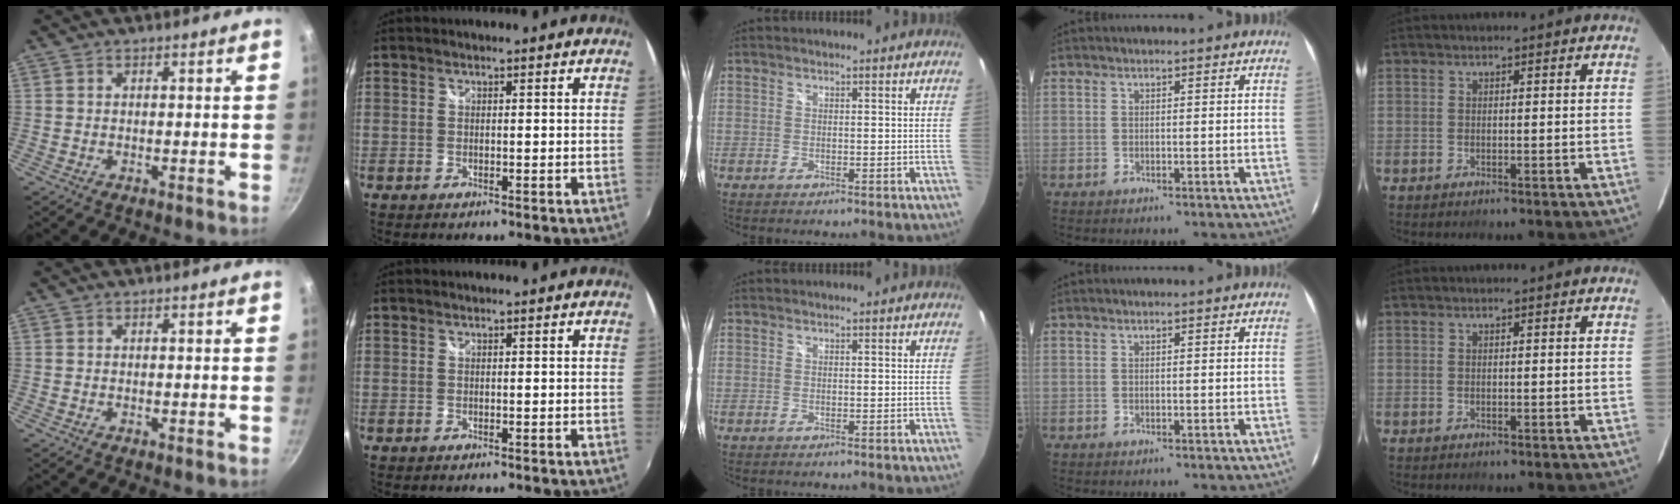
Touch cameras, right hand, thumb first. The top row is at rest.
{}